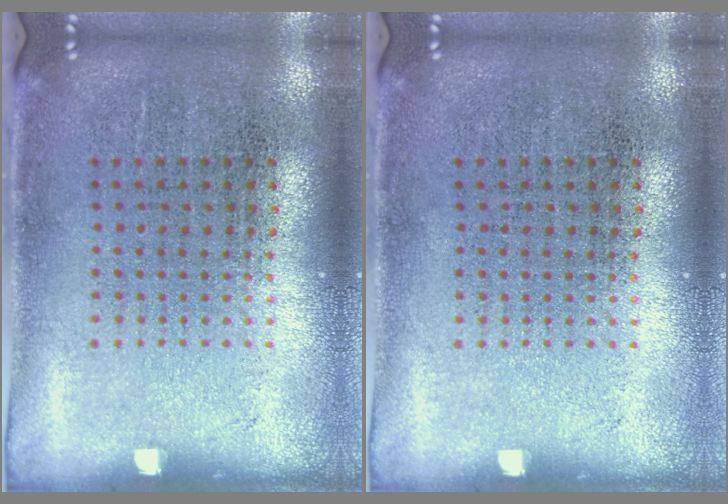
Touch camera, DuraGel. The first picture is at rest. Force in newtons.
{"total": 0.0}